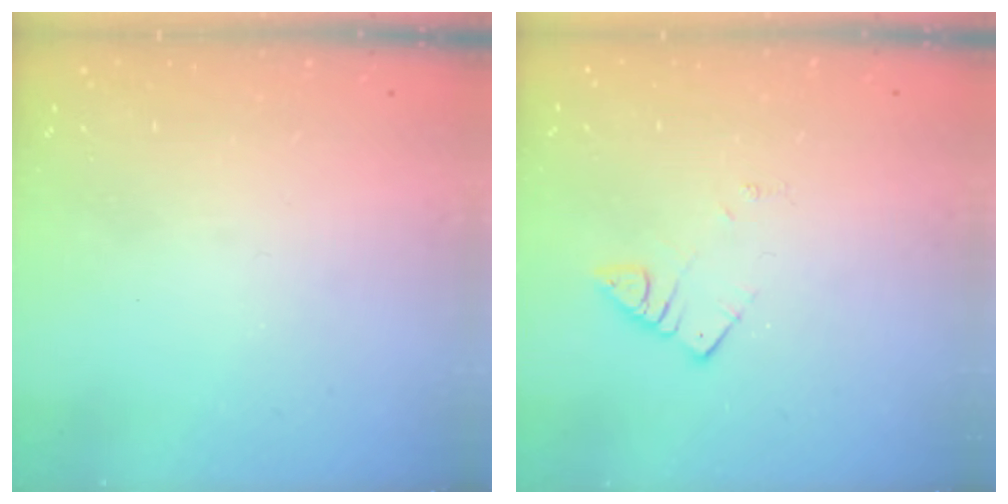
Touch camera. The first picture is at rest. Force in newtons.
{"total": 2.8, "press": 2.7, "slide": 0.3}